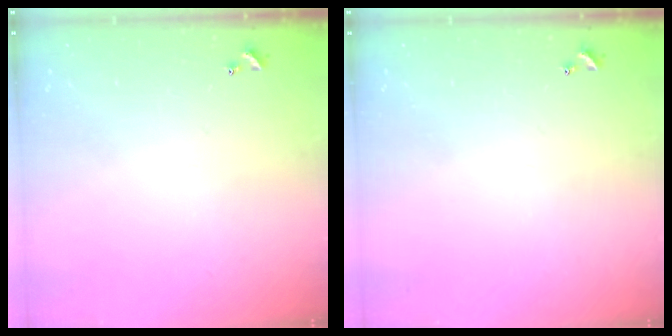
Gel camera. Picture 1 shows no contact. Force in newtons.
{"total": 0.0}